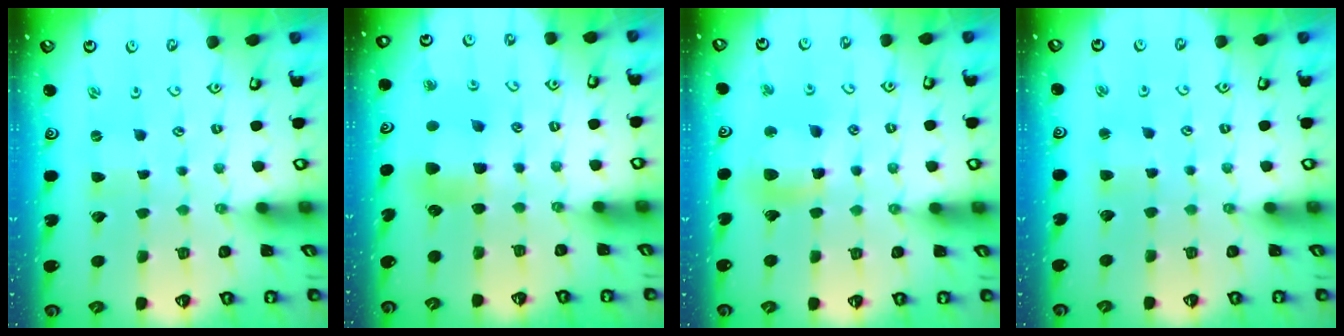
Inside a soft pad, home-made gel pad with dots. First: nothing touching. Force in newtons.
{"total": 6.1, "press": 6.1, "slide": 0.6}
{"total": 11.6, "press": 11.4, "slide": 2.0}
{"total": 3.4, "press": 3.4, "slide": 0.3}